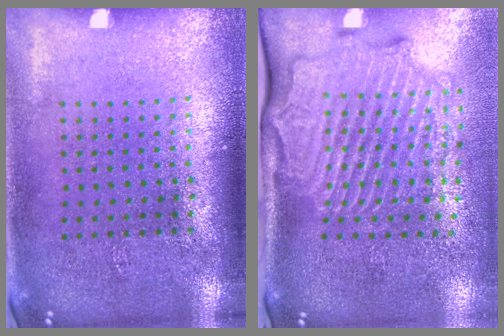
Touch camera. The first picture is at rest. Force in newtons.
{"total": 2.9, "press": 2.3, "slide": 1.8}